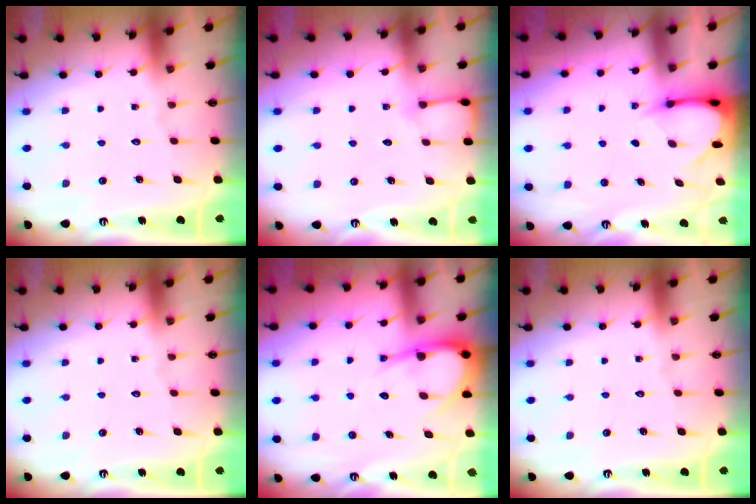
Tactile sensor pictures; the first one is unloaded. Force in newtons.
{"total": 5.7, "press": 5.6, "slide": 0.5}
{"total": 3.6, "press": 3.6, "slide": 0.3}
{"total": 0.0}
{"total": 8.2, "press": 8.2, "slide": 0.8}
{"total": 0.0}